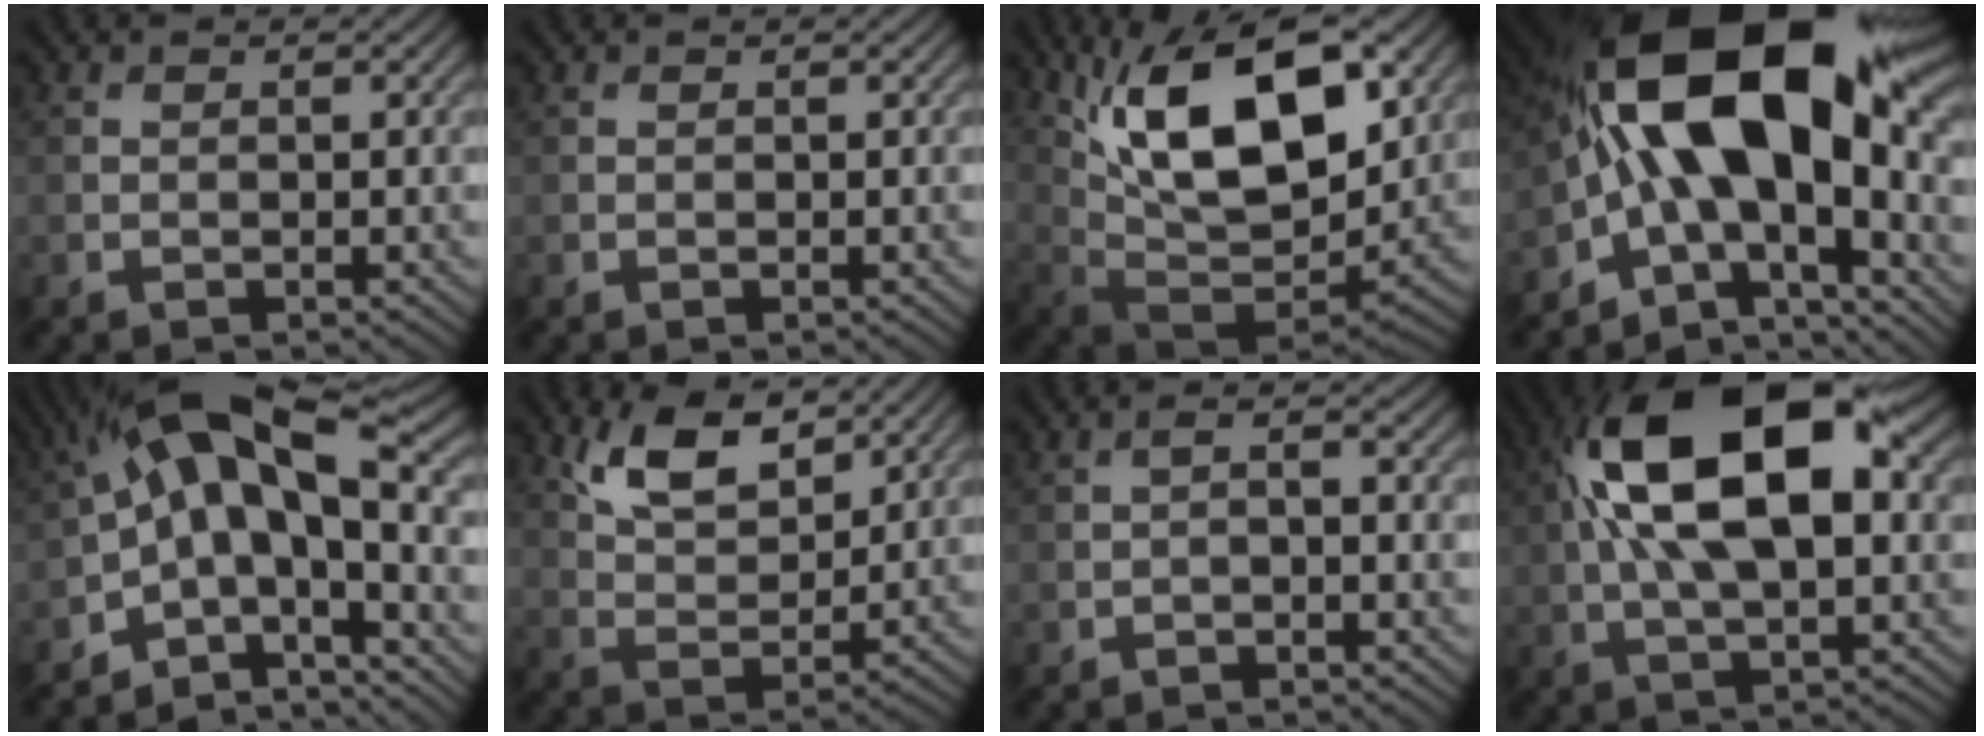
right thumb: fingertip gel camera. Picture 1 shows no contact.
{"total": 0.0}
{"total": 17.5, "force": [6.9, 8.4, 13.7], "torque": [-0.233, 0.017, 0.111]}
{"total": 19.4, "force": [0.0, 9.4, 17.0], "torque": [-0.297, 0.022, -0.014]}
{"total": 13.8, "force": [-0.8, 5.6, 12.6], "torque": [-0.218, 0.023, -0.031]}
{"total": 8.2, "force": [4.9, 3.9, 5.4], "torque": [-0.110, -0.004, 0.094]}
{"total": 1.3, "force": [-0.6, 0.4, 1.1], "torque": [-0.022, 0.000, -0.015]}
{"total": 17.1, "force": [3.5, 7.9, 14.7], "torque": [-0.267, 0.029, 0.042]}